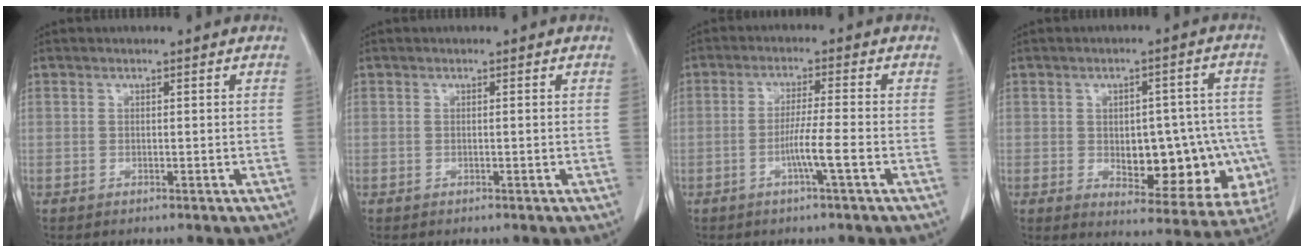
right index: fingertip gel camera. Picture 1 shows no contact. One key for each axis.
{"total": 0.0}
{"total": 4.8, "fx": -1.8, "fy": -0.8, "fz": 4.3, "tx": -0.079, "ty": -0.005, "tz": -0.037}
{"total": 16.2, "fx": -3.3, "fy": 8.1, "fz": 13.6, "tx": -0.134, "ty": 0.026, "tz": -0.020}